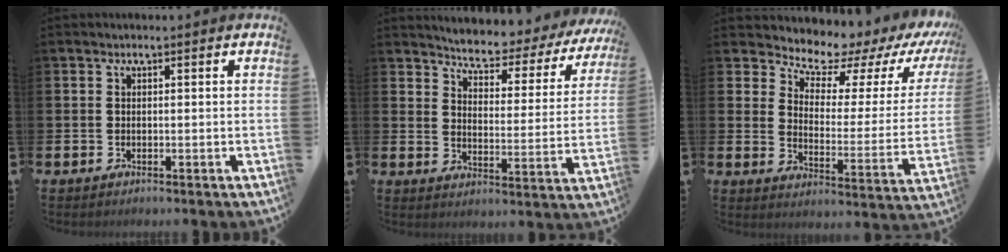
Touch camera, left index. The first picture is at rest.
{"total": 4.9, "force": [4.8, 0.9, 1.0], "torque": [-0.044, -0.043, 0.073]}
{"total": 7.7, "force": [6.9, 2.8, 2.1], "torque": [-0.063, -0.059, 0.113]}